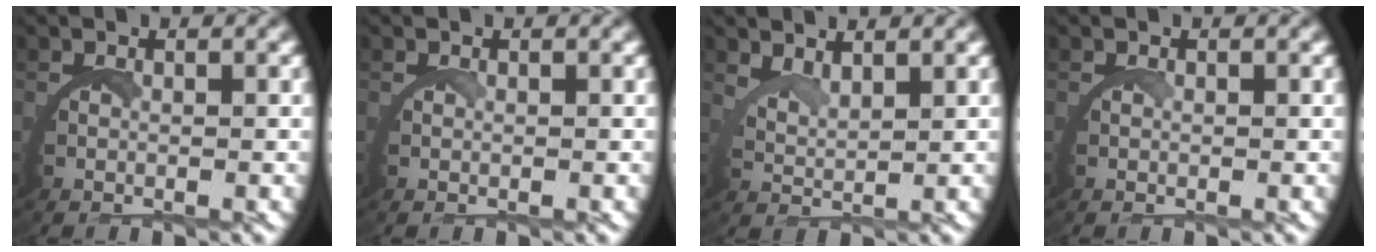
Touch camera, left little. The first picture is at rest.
{"total": 0.0}
{"total": 2.7, "force": [2.6, -0.3, 0.6], "torque": [-0.023, -0.005, 0.050]}
{"total": 0.0}